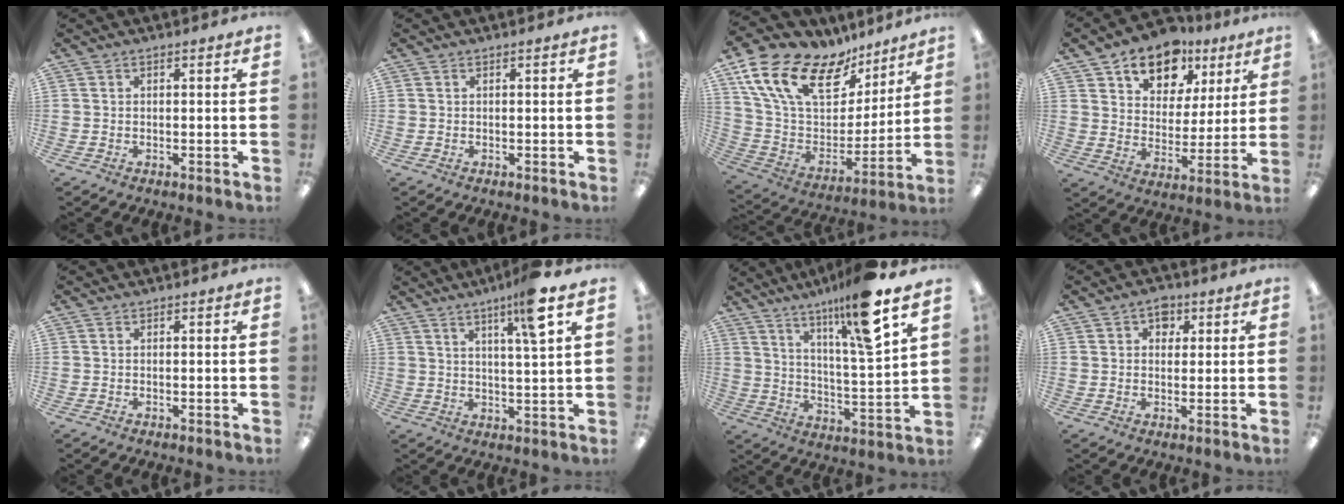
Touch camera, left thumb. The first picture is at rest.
{"total": 0.0}
{"total": 21.2, "force": [13.2, 11.4, 12.1], "torque": [-0.252, -0.065, 0.239]}
{"total": 13.3, "force": [9.2, 8.4, 4.6], "torque": [-0.070, -0.055, 0.167]}
{"total": 0.0}
{"total": 9.8, "force": [5.8, 0.8, 7.9], "torque": [-0.126, -0.021, 0.087]}
{"total": 16.2, "force": [11.2, 1.6, 11.6], "torque": [-0.201, -0.051, 0.172]}
{"total": 4.1, "force": [1.9, 3.1, 1.8], "torque": [-0.011, -0.003, 0.028]}